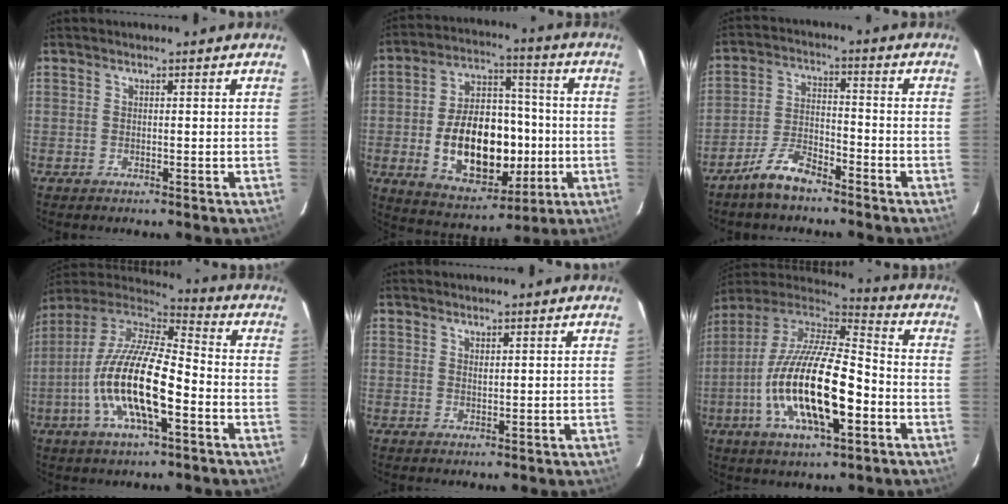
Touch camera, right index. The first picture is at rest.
{"total": 18.8, "force": [-3.3, 11.6, 14.5], "torque": [-0.271, 0.022, -0.032]}
{"total": 7.4, "force": [-5.9, 2.4, 3.7], "torque": [-0.086, 0.007, -0.113]}
{"total": 19.1, "force": [-5.9, 6.0, 17.2], "torque": [-0.334, -0.013, -0.120]}
{"total": 0.8, "force": [0.6, 0.3, 0.4], "torque": [-0.007, 0.001, 0.012]}
{"total": 22.2, "force": [-6.4, 7.4, 19.9], "torque": [-0.383, -0.022, -0.124]}